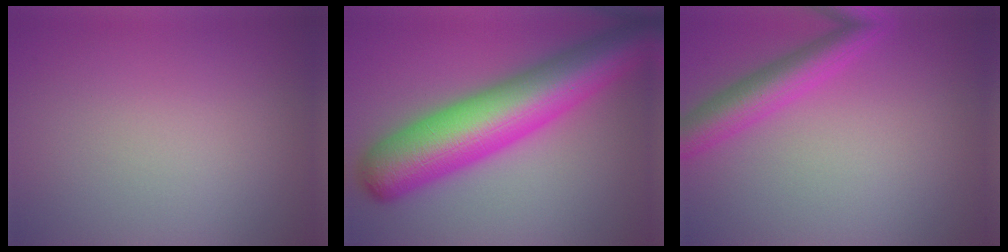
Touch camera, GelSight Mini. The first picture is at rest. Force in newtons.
{"total": 12.3, "press": 12.3, "slide": 0.3}
{"total": 4.3, "press": 4.3, "slide": 0.2}